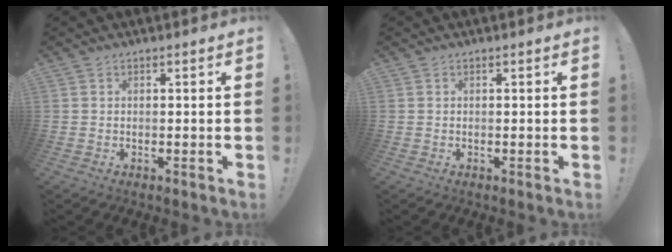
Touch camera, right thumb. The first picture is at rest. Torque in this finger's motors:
{"motor_torque": [0.00, 0.00, -0.08, 0.06, 0.00]}